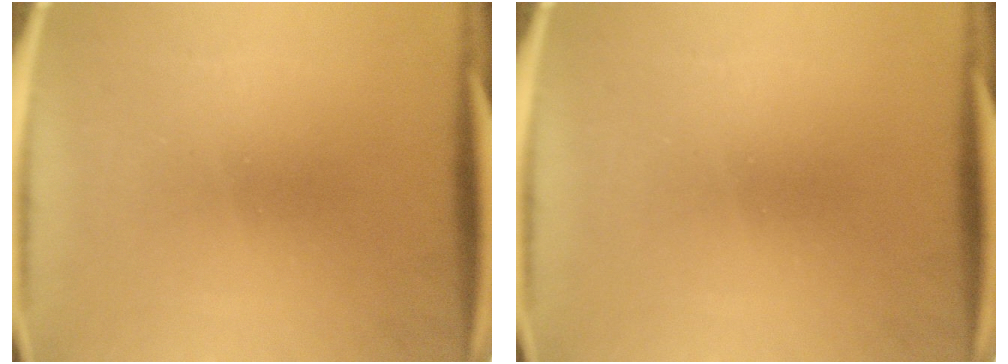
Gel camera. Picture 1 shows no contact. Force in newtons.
{"total": 0.0}